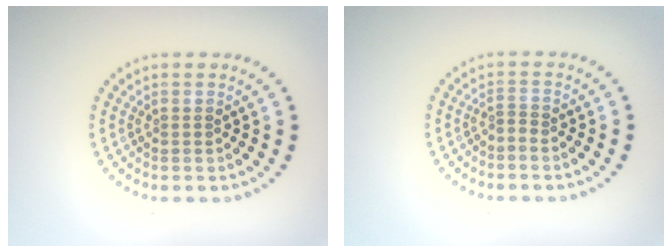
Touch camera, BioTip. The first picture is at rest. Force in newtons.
{"total": 0.7, "press": 0.2, "slide": 0.6}